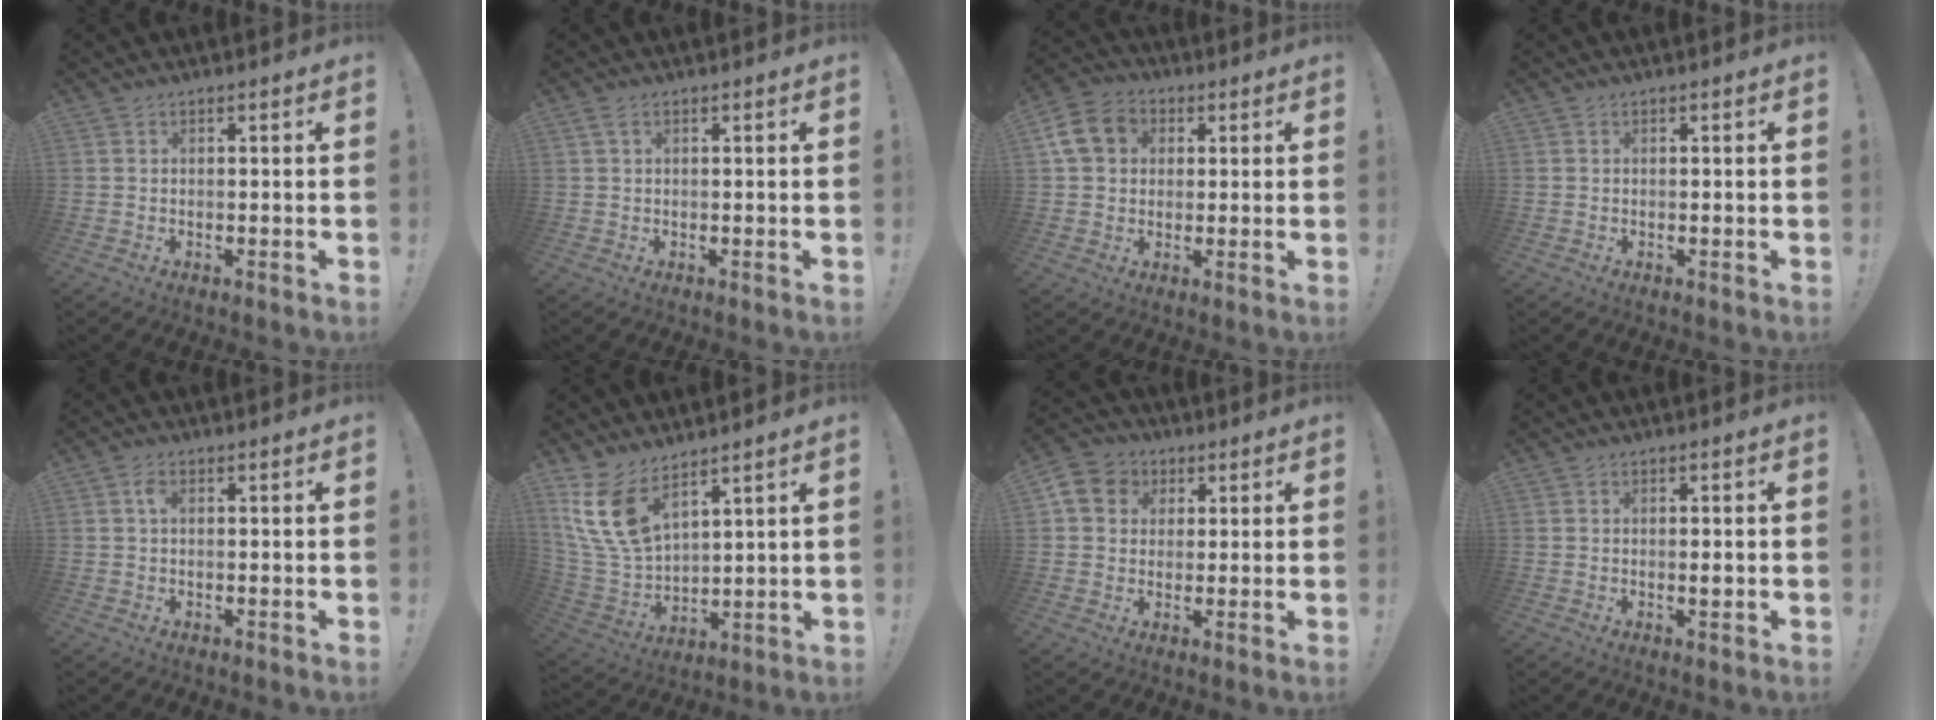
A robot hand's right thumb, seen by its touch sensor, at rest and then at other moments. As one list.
[{"total": 1.8, "force": [0.8, 0.8, 1.4], "torque": [-0.030, 0.004, 0.015]}, {"total": 11.0, "force": [3.2, 9.0, 5.3], "torque": [-0.088, 0.005, 0.069]}, {"total": 0.0}, {"total": 2.6, "force": [0.6, 1.5, 2.1], "torque": [-0.037, 0.004, 0.008]}, {"total": 13.5, "force": [9.0, 6.4, 7.8], "torque": [-0.173, -0.056, 0.174]}, {"total": 8.9, "force": [2.6, 7.8, 3.5], "torque": [-0.049, 0.002, 0.054]}, {"total": 1.5, "force": [-0.2, 0.2, 1.5], "torque": [-0.011, -0.007, -0.007]}]